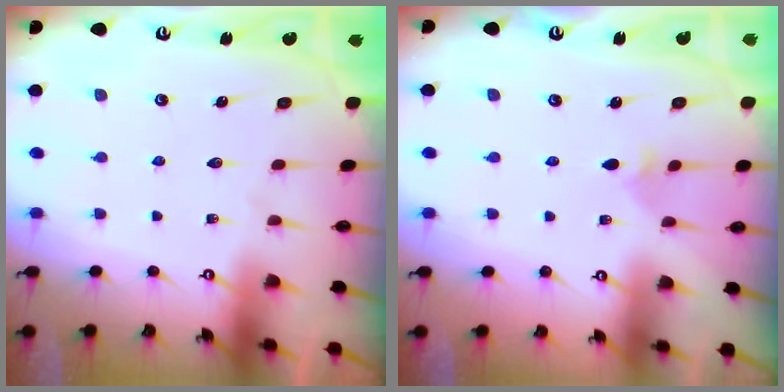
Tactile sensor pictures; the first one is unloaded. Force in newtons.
{"total": 1.7, "press": 1.6, "slide": 0.5}